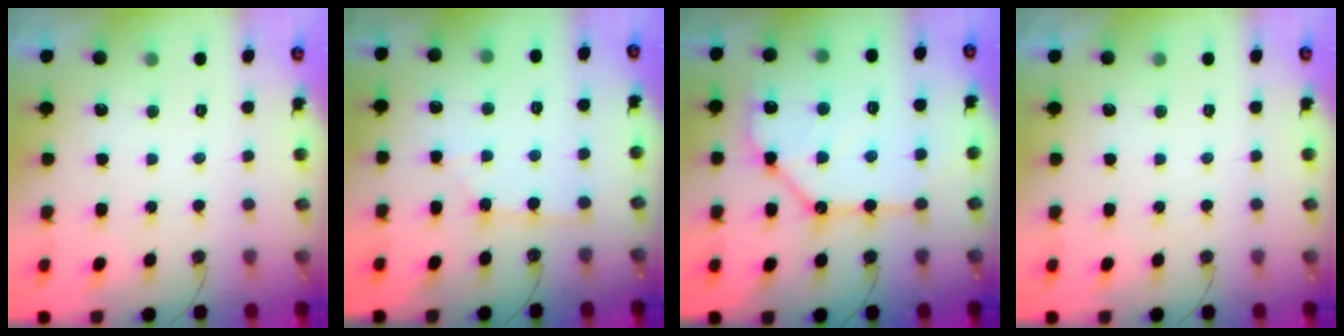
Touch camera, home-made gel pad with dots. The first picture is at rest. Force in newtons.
{"total": 2.2, "press": 2.2, "slide": 0.4}
{"total": 13.9, "press": 13.8, "slide": 1.5}
{"total": 0.0}